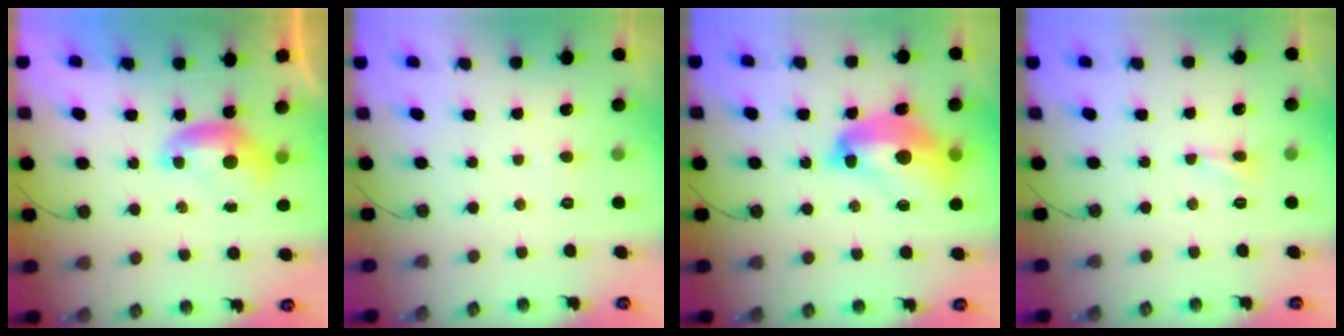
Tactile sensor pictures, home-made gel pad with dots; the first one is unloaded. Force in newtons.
{"total": 0.0}
{"total": 10.9, "press": 10.7, "slide": 1.7}
{"total": 1.2, "press": 1.2, "slide": 0.5}